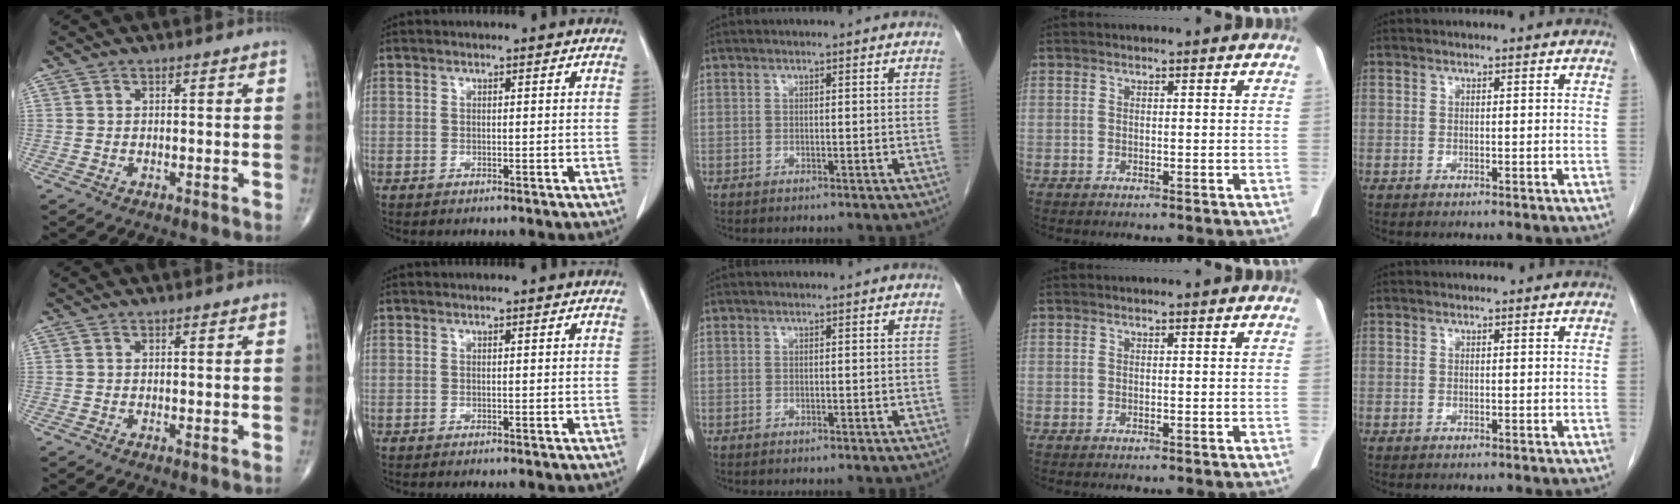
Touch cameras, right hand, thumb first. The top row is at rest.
{}